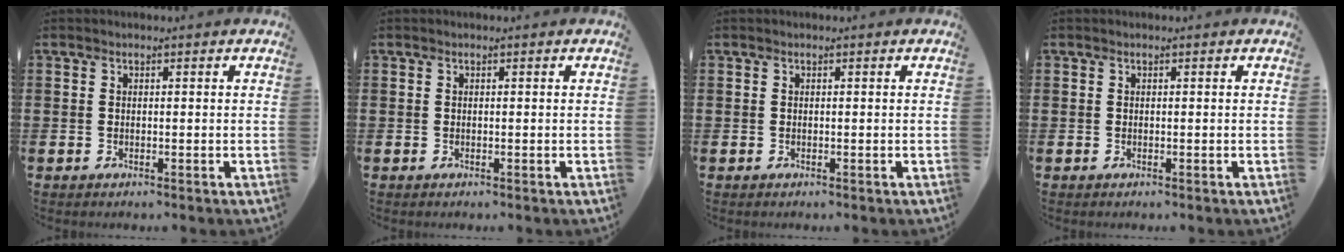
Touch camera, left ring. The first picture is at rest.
{"total": 0.0}
{"total": 0.0}
{"total": 0.0}